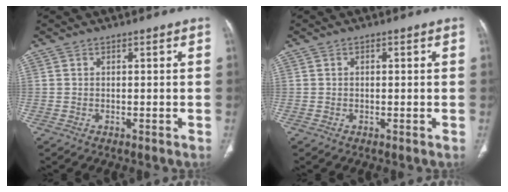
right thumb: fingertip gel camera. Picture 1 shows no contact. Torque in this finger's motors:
{"motor_torque": [-0.14, -0.10, -0.17, 0.18, 0.04]}